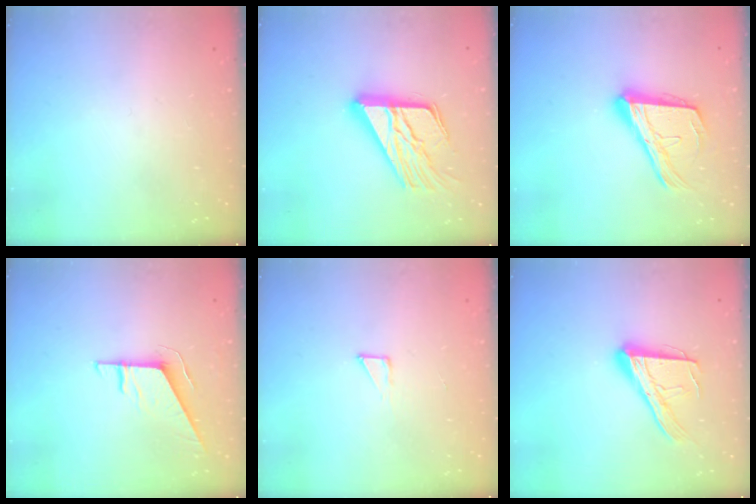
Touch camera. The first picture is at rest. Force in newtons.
{"total": 20.2, "press": 20.1, "slide": 2.3}
{"total": 17.8, "press": 17.7, "slide": 1.9}
{"total": 8.0, "press": 7.9, "slide": 0.3}
{"total": 3.0, "press": 3.0, "slide": 0.3}
{"total": 16.3, "press": 16.2, "slide": 1.4}